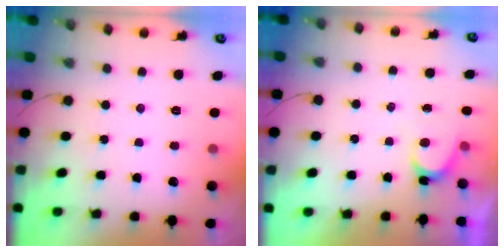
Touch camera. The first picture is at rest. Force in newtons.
{"total": 4.7, "press": 4.6, "slide": 0.4}